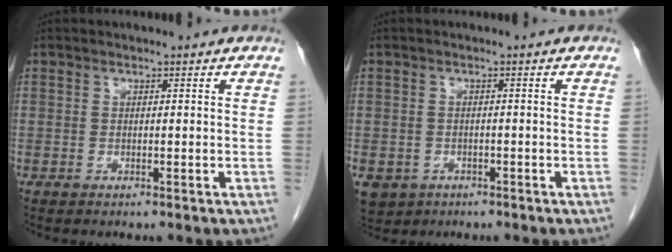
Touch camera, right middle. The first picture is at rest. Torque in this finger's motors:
{"motor_torque": [1.21, -0.86, 0.76, 0.15]}